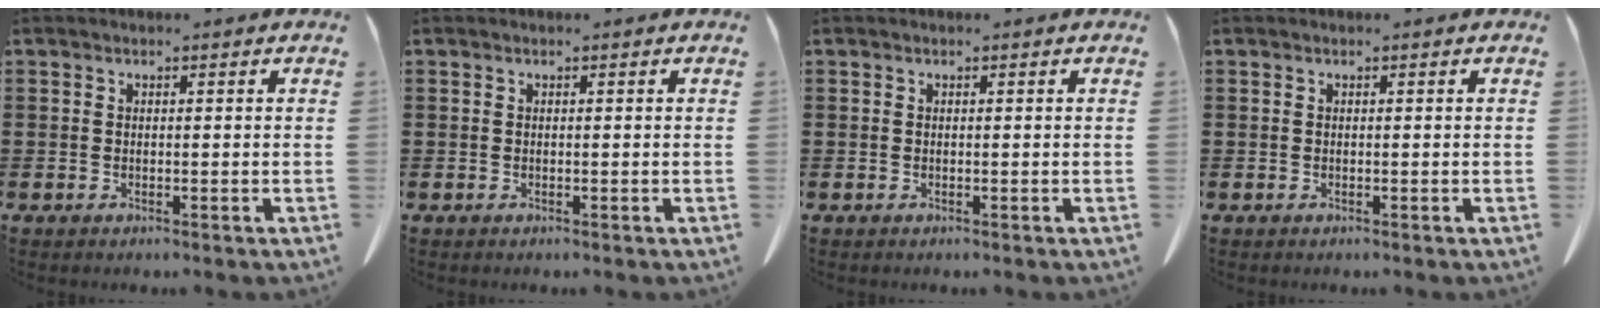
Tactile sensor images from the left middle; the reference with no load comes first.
{"total": 0.0}
{"total": 0.0}
{"total": 0.0}